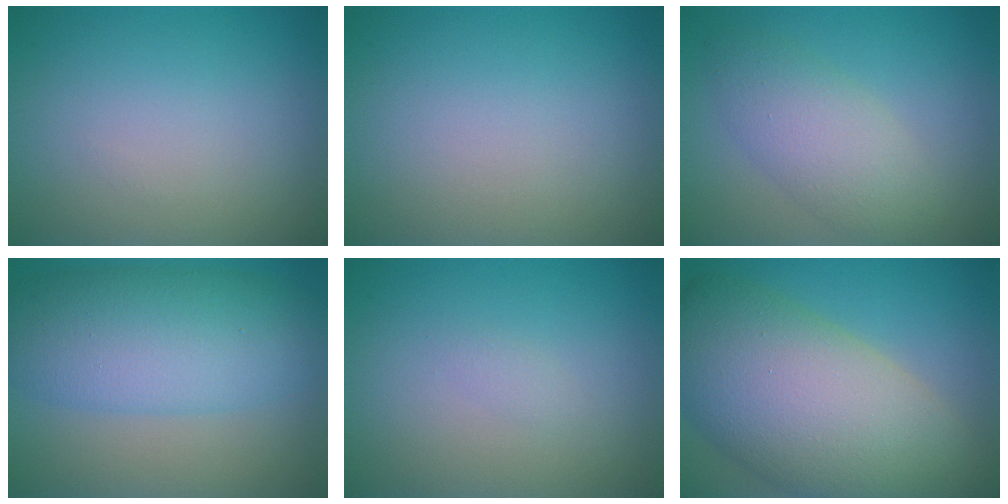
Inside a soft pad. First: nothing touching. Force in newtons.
{"total": 0.0}
{"total": 4.3, "press": 4.3, "slide": 0.2}
{"total": 8.3, "press": 8.3, "slide": 0.0}
{"total": 0.7, "press": 0.7, "slide": 0.1}
{"total": 14.4, "press": 14.4, "slide": 0.8}